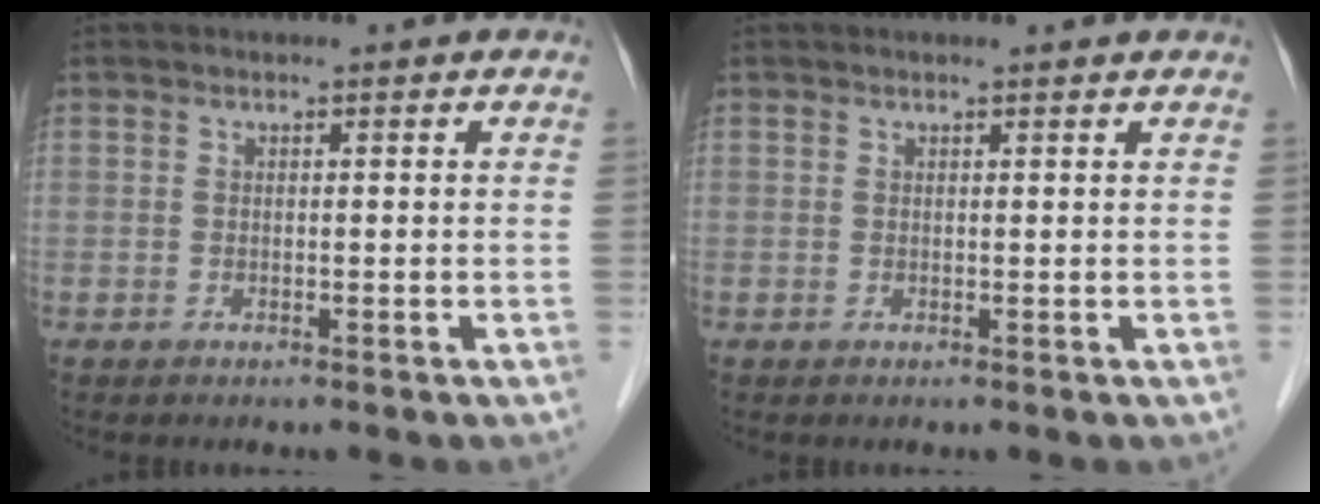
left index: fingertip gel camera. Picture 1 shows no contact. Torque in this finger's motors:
{"motor_torque": [0.91, -1.10, 0.09, 0.00]}